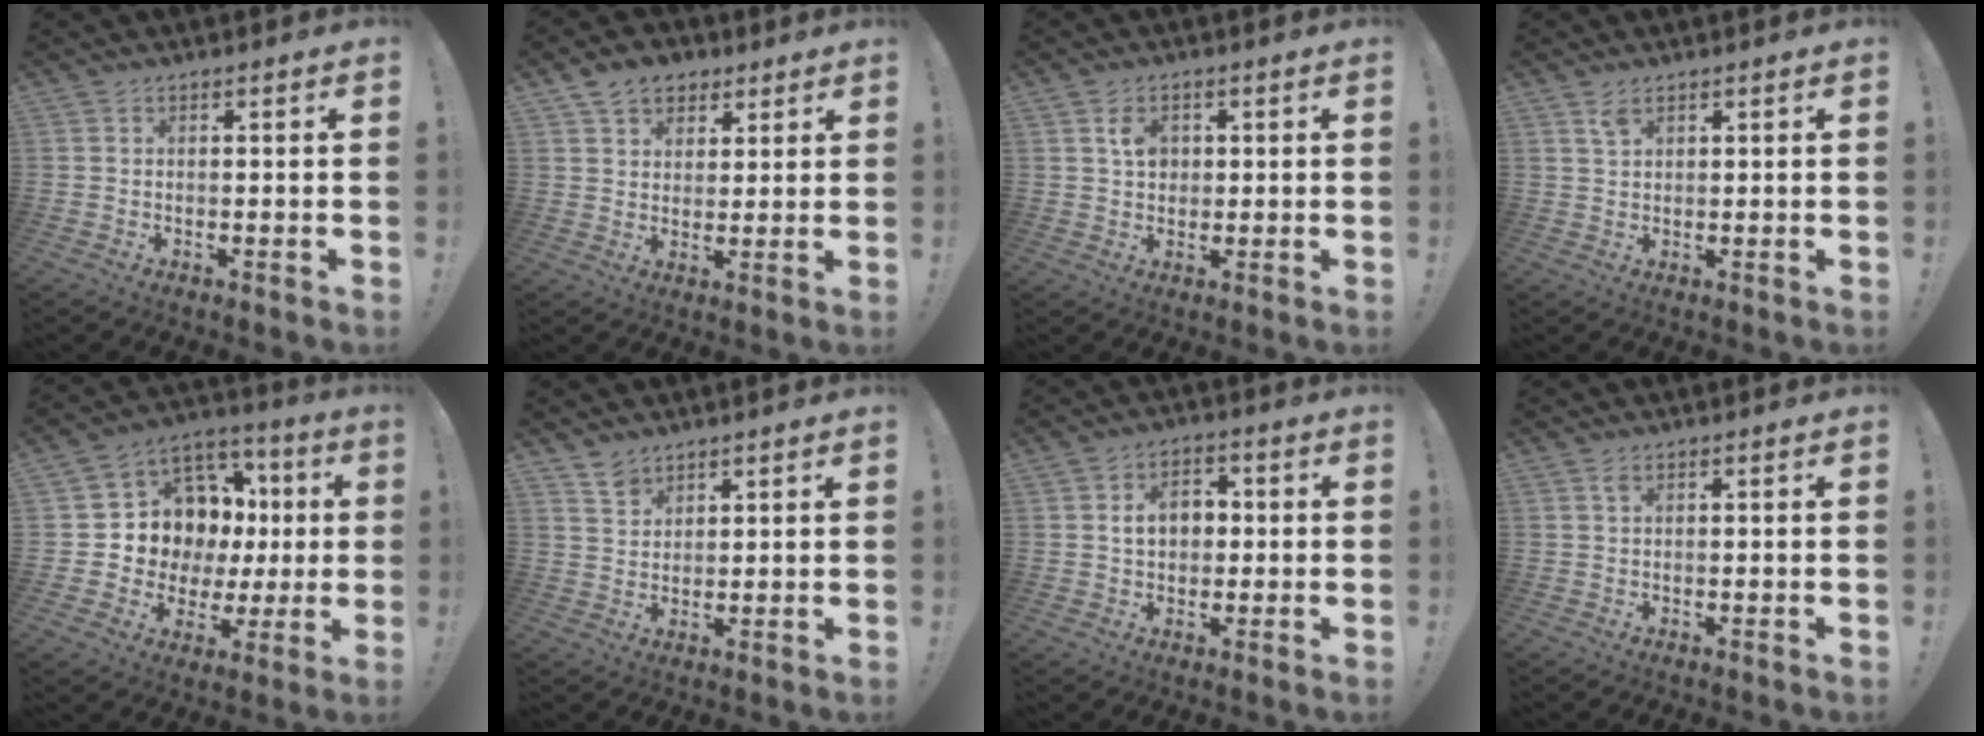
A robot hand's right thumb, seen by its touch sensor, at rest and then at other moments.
{"total": 8.6, "force": [5.0, 6.3, 2.8], "torque": [-0.039, -0.021, 0.098]}
{"total": 4.9, "force": [1.2, 3.7, 3.0], "torque": [-0.037, 0.000, 0.018]}
{"total": 2.8, "force": [1.8, 1.3, 1.7], "torque": [-0.029, -0.004, 0.031]}
{"total": 11.3, "force": [3.0, 10.0, 4.1], "torque": [-0.064, -0.035, 0.078]}
{"total": 4.7, "force": [3.9, 2.6, 0.9], "torque": [-0.014, -0.024, 0.074]}
{"total": 8.0, "force": [0.9, 6.2, 5.1], "torque": [-0.080, 0.012, 0.015]}
{"total": 1.1, "force": [0.5, 0.5, 0.8], "torque": [-0.019, 0.003, 0.009]}